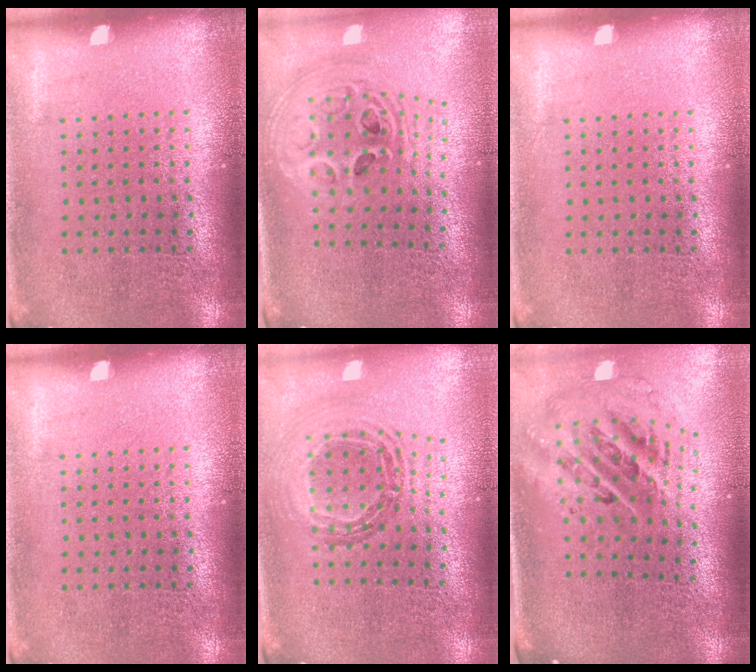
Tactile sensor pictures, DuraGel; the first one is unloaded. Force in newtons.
{"total": 2.3, "press": 1.8, "slide": 1.6}
{"total": 0.0}
{"total": 0.0}
{"total": 0.9, "press": 0.9, "slide": 0.2}
{"total": 2.6, "press": 1.8, "slide": 2.0}